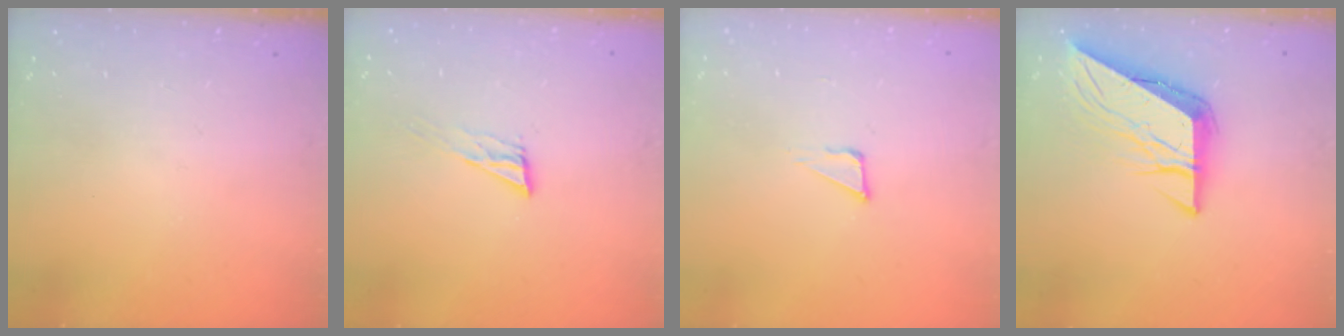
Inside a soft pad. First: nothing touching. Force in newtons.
{"total": 6.4, "press": 6.4, "slide": 1.0}
{"total": 3.1, "press": 3.0, "slide": 0.9}
{"total": 8.9, "press": 8.9, "slide": 0.9}